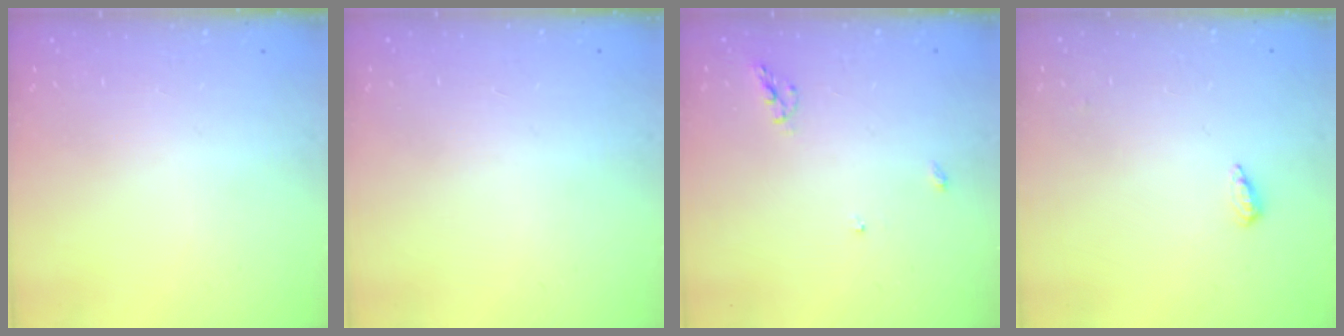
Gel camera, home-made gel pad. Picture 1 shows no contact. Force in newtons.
{"total": 1.1, "press": 0.9, "slide": 0.6}
{"total": 5.6, "press": 5.6, "slide": 0.7}
{"total": 3.9, "press": 3.8, "slide": 0.6}